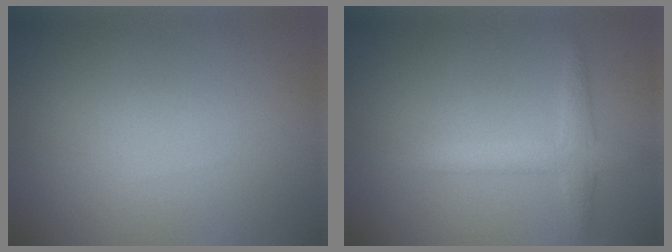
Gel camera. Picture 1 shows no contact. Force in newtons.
{"total": 2.4, "press": 2.4, "slide": 0.1}